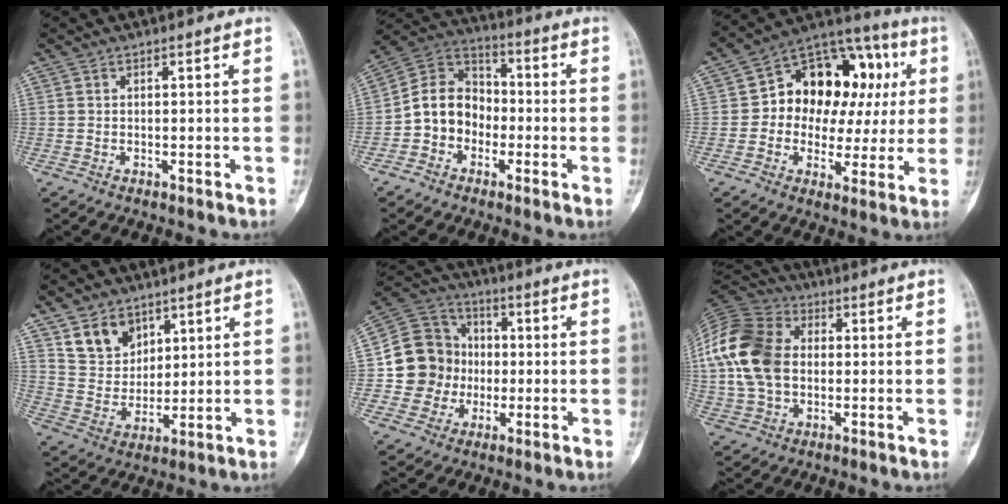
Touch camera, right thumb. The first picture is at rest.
{"total": 10.8, "force": [-2.8, 9.0, 5.3], "torque": [-0.067, 0.052, -0.066]}
{"total": 21.0, "force": [3.4, 14.2, 15.1], "torque": [-0.151, 0.043, 0.050]}
{"total": 9.4, "force": [5.6, 6.7, 3.5], "torque": [-0.037, -0.037, 0.114]}
{"total": 13.8, "force": [-0.9, 13.1, 4.1], "torque": [-0.034, 0.031, -0.014]}
{"total": 19.0, "force": [1.0, 13.7, 13.1], "torque": [-0.264, 0.014, 0.014]}